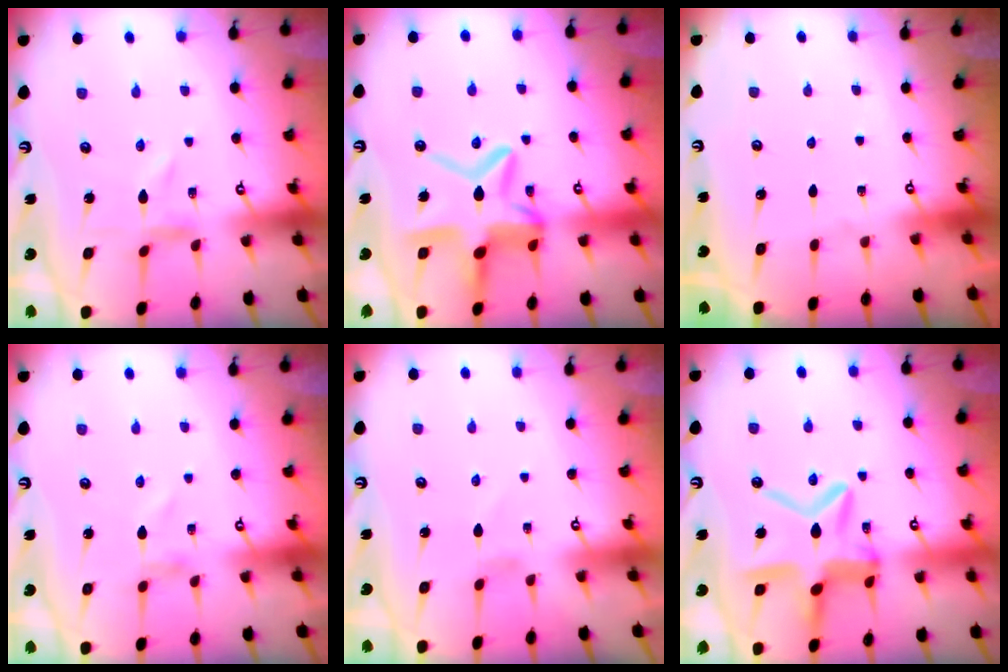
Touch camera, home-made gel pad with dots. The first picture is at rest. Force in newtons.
{"total": 15.8, "press": 15.7, "slide": 1.3}
{"total": 0.0}
{"total": 0.7, "press": 0.7, "slide": 0.1}
{"total": 0.0}
{"total": 14.9, "press": 14.8, "slide": 1.4}